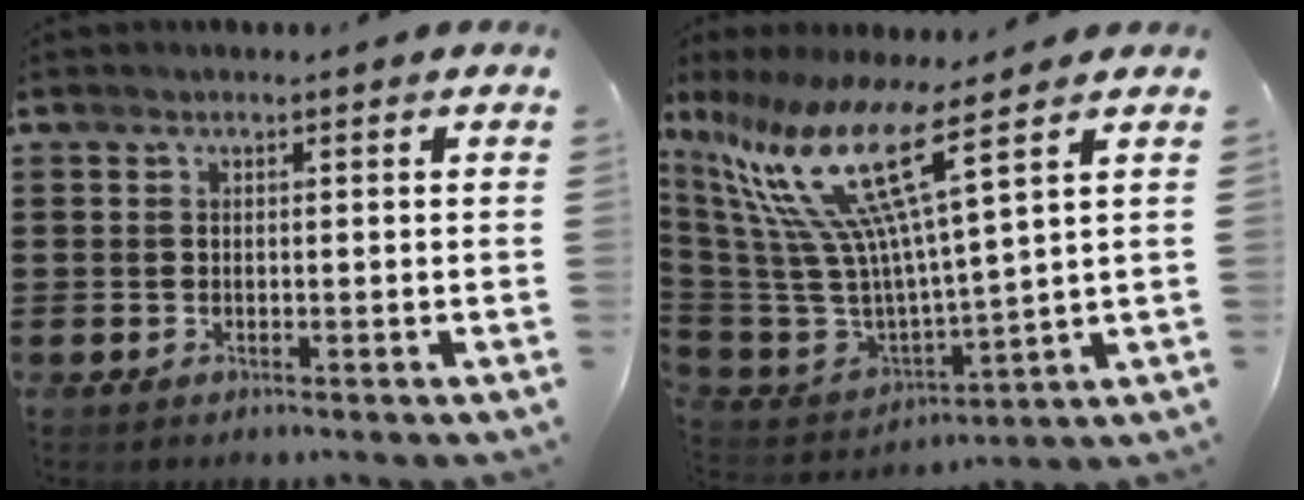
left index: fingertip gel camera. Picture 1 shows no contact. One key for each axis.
{"total": 15.6, "fx": 8.8, "fy": 2.5, "fz": 12.7, "tx": -0.300, "ty": -0.067, "tz": 0.134}